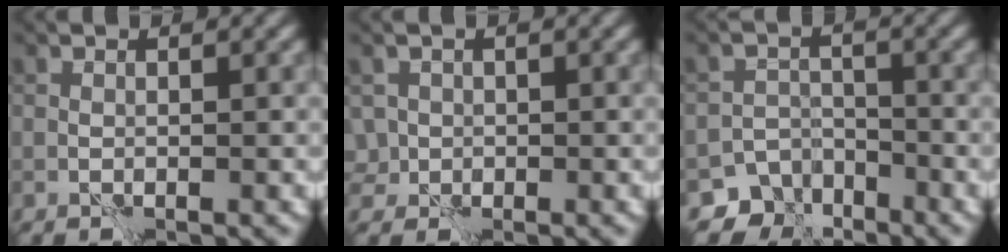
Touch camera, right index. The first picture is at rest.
{"total": 1.7, "force": [-0.1, 1.7, 0.3], "torque": [-0.004, 0.001, 0.002]}
{"total": 5.0, "force": [-3.8, 3.2, 0.3], "torque": [0.017, -0.006, -0.052]}